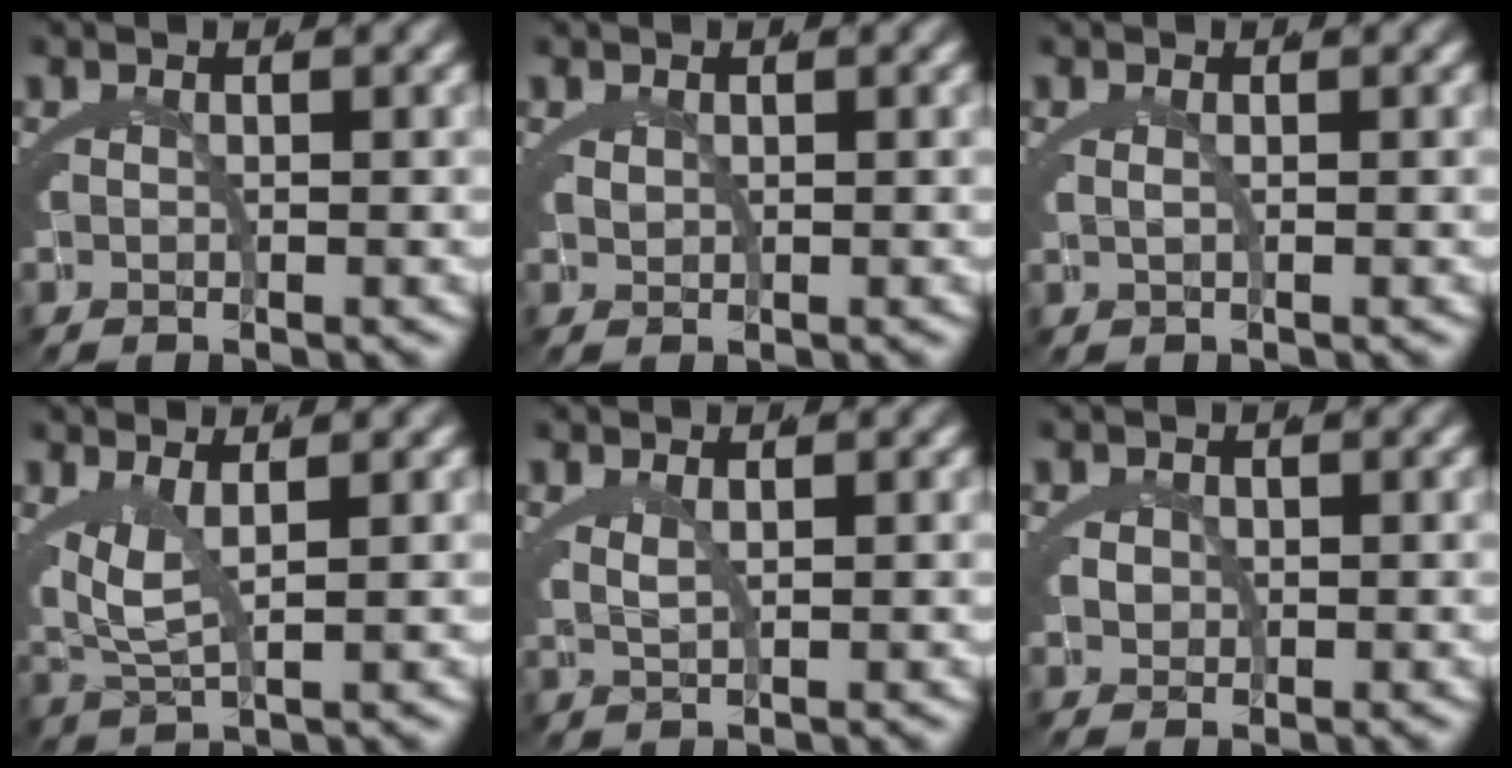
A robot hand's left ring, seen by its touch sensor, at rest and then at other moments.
{"total": 0.5, "force": [0.4, 0.2, 0.2], "torque": [-0.010, -0.008, 0.016]}
{"total": 0.7, "force": [0.1, 0.4, 0.6], "torque": [-0.017, -0.003, 0.003]}
{"total": 4.0, "force": [0.5, 2.5, 3.1], "torque": [-0.082, -0.019, 0.016]}
{"total": 1.3, "force": [0.6, 0.8, 0.9], "torque": [-0.029, -0.009, 0.019]}
{"total": 1.1, "force": [-0.1, 1.1, 0.3], "torque": [-0.016, -0.010, 0.005]}